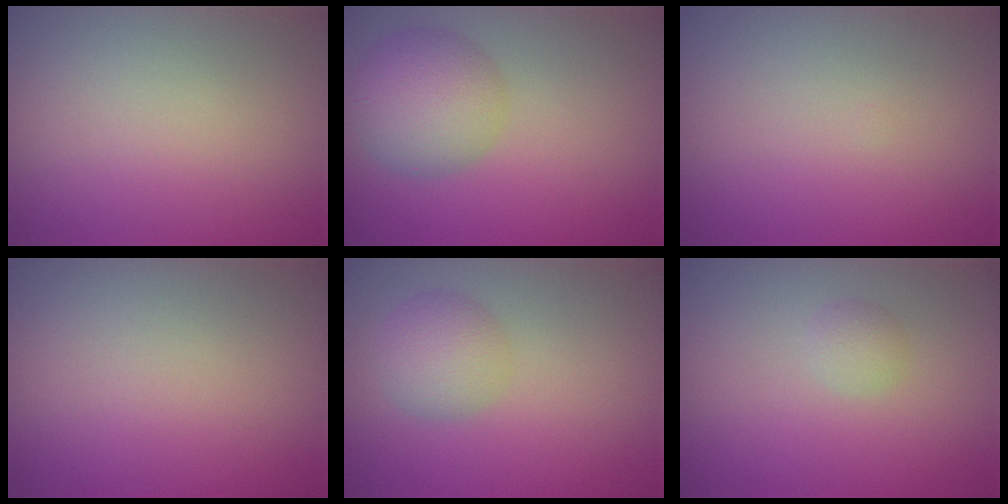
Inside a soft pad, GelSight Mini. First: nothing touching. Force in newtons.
{"total": 5.0, "press": 5.0, "slide": 0.2}
{"total": 0.0}
{"total": 0.0}
{"total": 2.9, "press": 2.9, "slide": 0.2}
{"total": 1.2, "press": 1.2, "slide": 0.1}